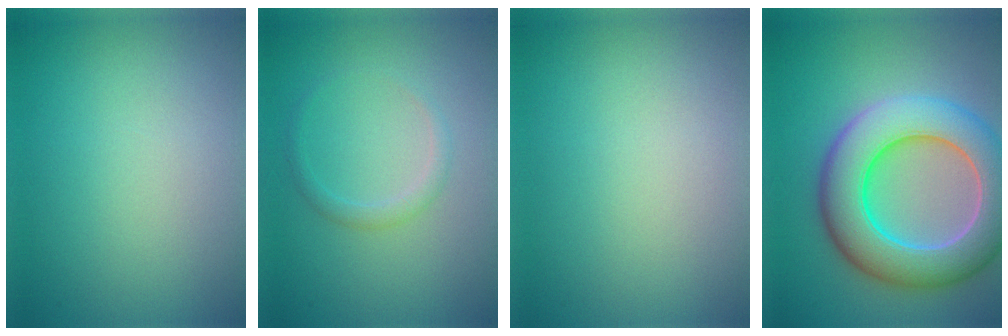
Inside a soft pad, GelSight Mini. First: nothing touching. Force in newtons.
{"total": 1.2, "press": 1.2, "slide": 0.1}
{"total": 0.0}
{"total": 10.1, "press": 10.1, "slide": 0.8}